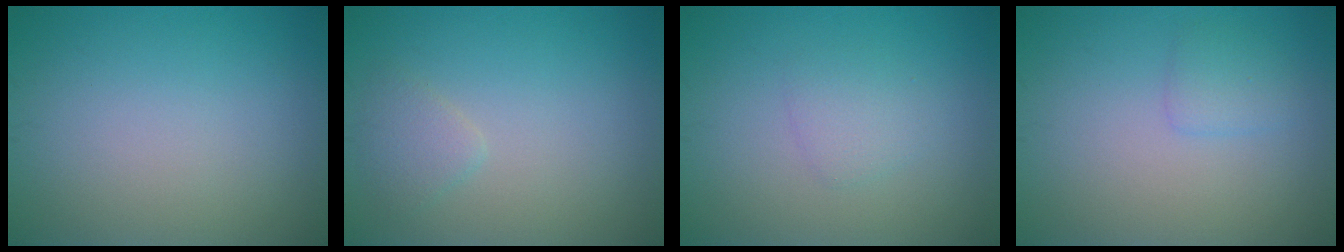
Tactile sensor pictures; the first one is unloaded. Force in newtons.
{"total": 1.5, "press": 1.5, "slide": 0.1}
{"total": 1.5, "press": 1.5, "slide": 0.0}
{"total": 1.4, "press": 1.4, "slide": 0.1}